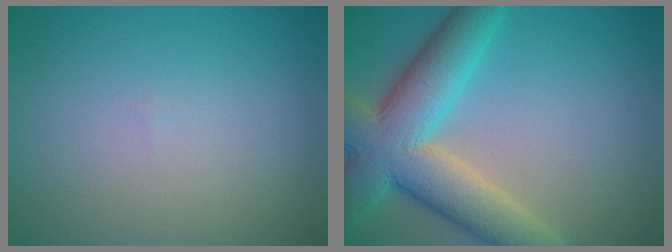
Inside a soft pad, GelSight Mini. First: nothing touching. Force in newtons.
{"total": 9.7, "press": 9.7, "slide": 0.6}